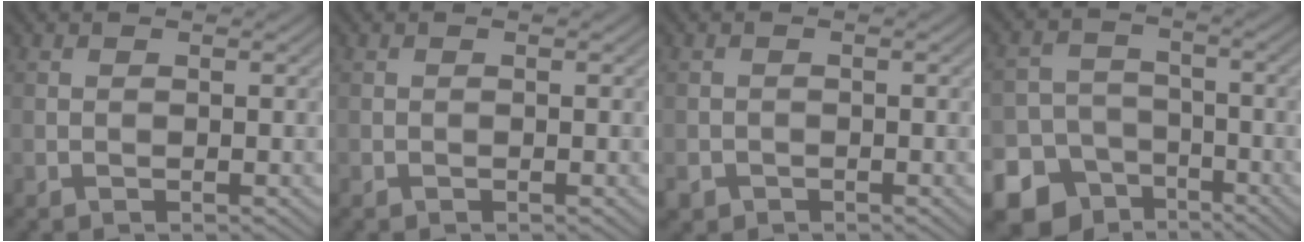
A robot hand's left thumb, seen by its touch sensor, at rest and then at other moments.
{"total": 0.0}
{"total": 1.6, "force": [-1.1, 1.1, 0.3], "torque": [-0.006, -0.005, -0.025]}
{"total": 13.4, "force": [-8.3, 10.1, 3.2], "torque": [-0.094, -0.055, -0.139]}